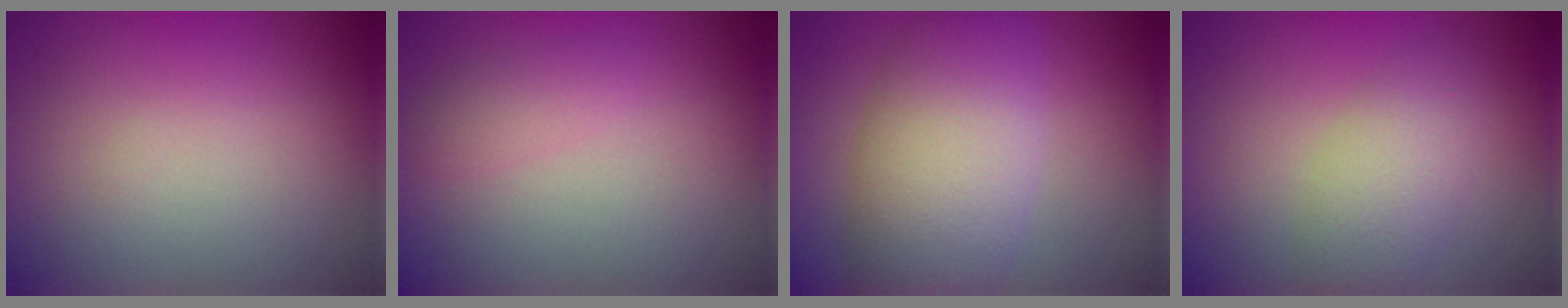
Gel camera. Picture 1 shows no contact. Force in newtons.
{"total": 1.3, "press": 1.3, "slide": 0.0}
{"total": 8.0, "press": 8.0, "slide": 0.3}
{"total": 3.8, "press": 3.8, "slide": 0.0}